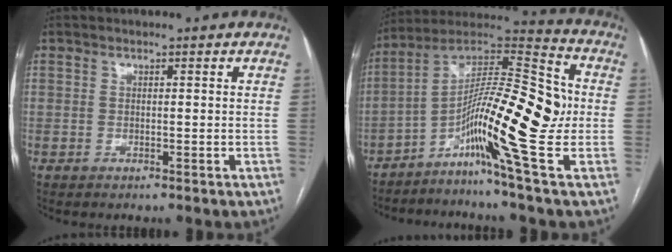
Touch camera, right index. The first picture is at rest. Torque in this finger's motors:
{"motor_torque": [2.14, 0.00, 1.05, 0.21]}